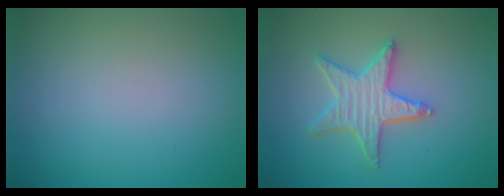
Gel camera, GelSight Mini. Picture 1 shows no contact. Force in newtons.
{"total": 3.5, "press": 3.4, "slide": 0.7}